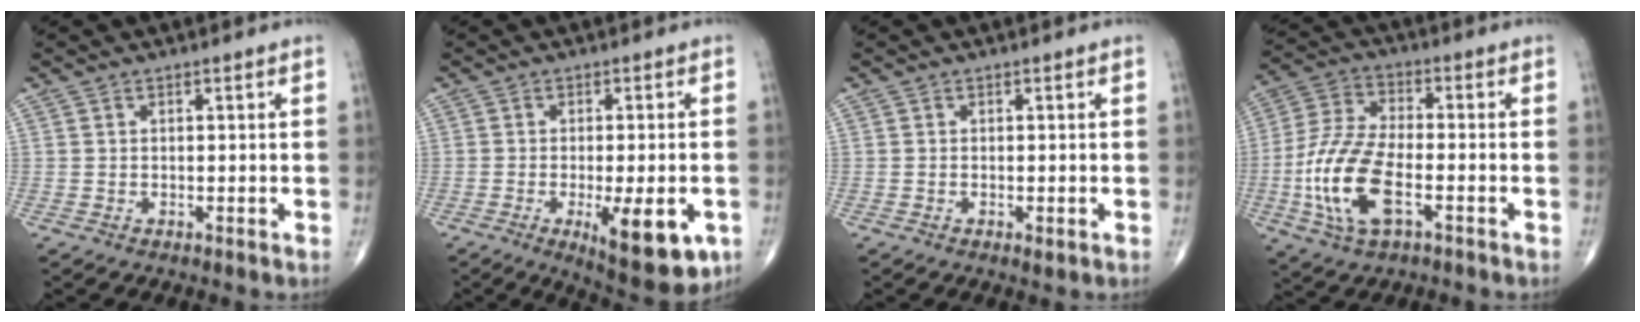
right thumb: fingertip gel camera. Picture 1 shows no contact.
{"total": 12.8, "force": [-4.6, 4.2, 11.2], "torque": [-0.144, -0.008, -0.053]}
{"total": 0.9, "force": [-0.3, 0.3, 0.7], "torque": [-0.014, -0.003, -0.003]}
{"total": 14.8, "force": [-4.4, 6.6, 12.5], "torque": [-0.274, 0.018, -0.083]}